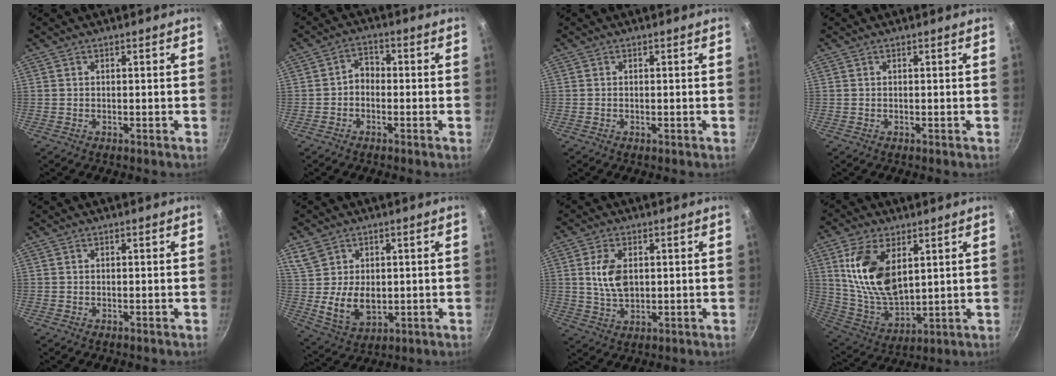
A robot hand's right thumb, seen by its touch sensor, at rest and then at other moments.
{"total": 3.4, "force": [-1.0, 2.6, 2.0], "torque": [-0.017, 0.020, -0.026]}
{"total": 0.0}
{"total": 0.0}
{"total": 0.0}
{"total": 9.4, "force": [1.2, 6.8, 6.3], "torque": [-0.098, -0.022, 0.034]}
{"total": 7.2, "force": [1.3, 4.3, 5.7], "torque": [-0.101, -0.007, 0.026]}
{"total": 15.8, "force": [5.1, 8.7, 12.2], "torque": [-0.221, -0.032, 0.110]}